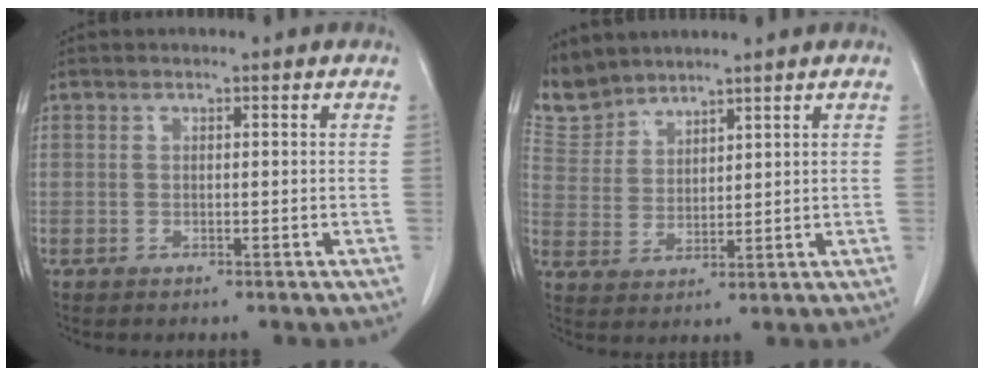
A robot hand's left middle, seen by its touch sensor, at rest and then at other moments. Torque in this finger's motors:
{"motor_torque": [0.73, -0.83, 0.00, -0.01]}